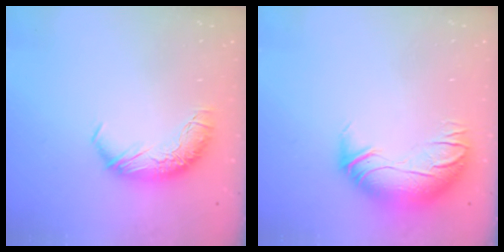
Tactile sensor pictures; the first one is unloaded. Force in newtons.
{"total": 3.0, "press": 0.6, "slide": 2.9}